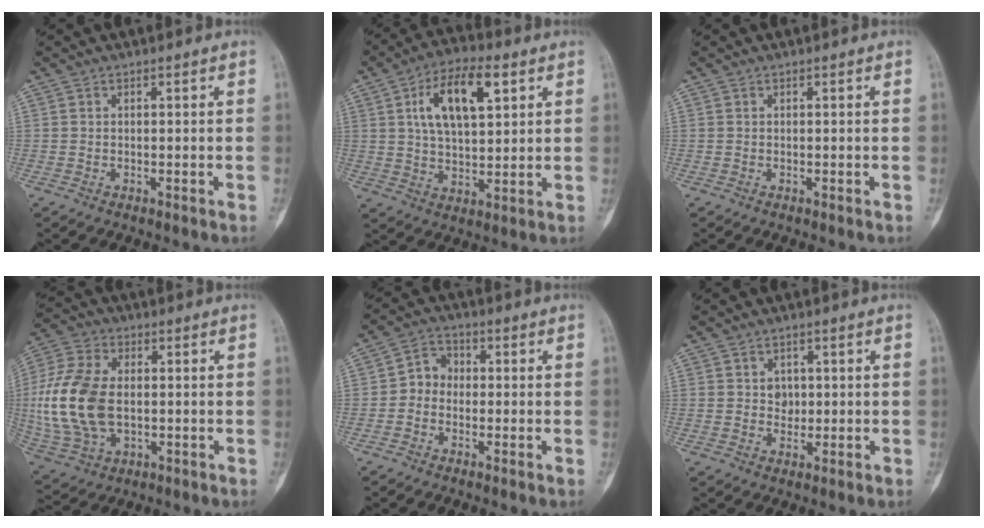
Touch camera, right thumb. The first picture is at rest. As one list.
[{"total": 13.4, "force": [4.9, 6.4, 10.7], "torque": [-0.175, -0.001, 0.085]}, {"total": 0.0}, {"total": 17.8, "force": [-0.1, 11.1, 13.9], "torque": [-0.306, 0.003, 0.004]}, {"total": 4.6, "force": [-0.9, 3.9, 2.2], "torque": [-0.019, 0.018, -0.030]}, {"total": 2.7, "force": [0.4, 2.3, 1.3], "torque": [0.001, 0.002, 0.006]}]